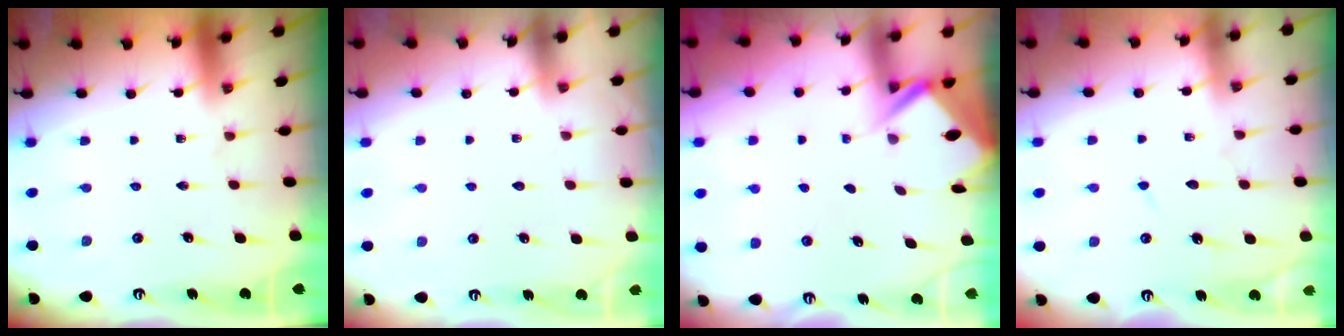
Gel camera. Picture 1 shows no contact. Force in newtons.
{"total": 1.0, "press": 1.0, "slide": 0.0}
{"total": 3.0, "press": 2.9, "slide": 0.3}
{"total": 5.0, "press": 4.9, "slide": 0.6}